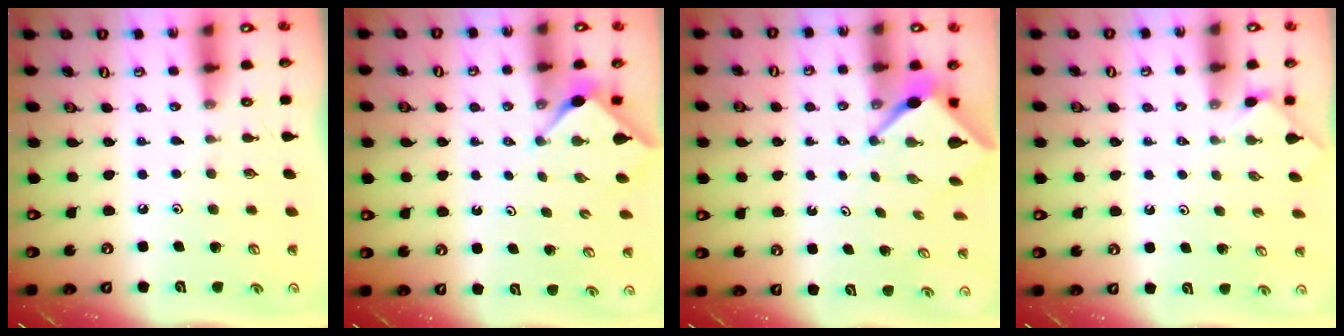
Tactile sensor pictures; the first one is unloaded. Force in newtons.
{"total": 2.9, "press": 2.9, "slide": 0.4}
{"total": 3.4, "press": 3.4, "slide": 0.2}
{"total": 1.0, "press": 0.9, "slide": 0.3}